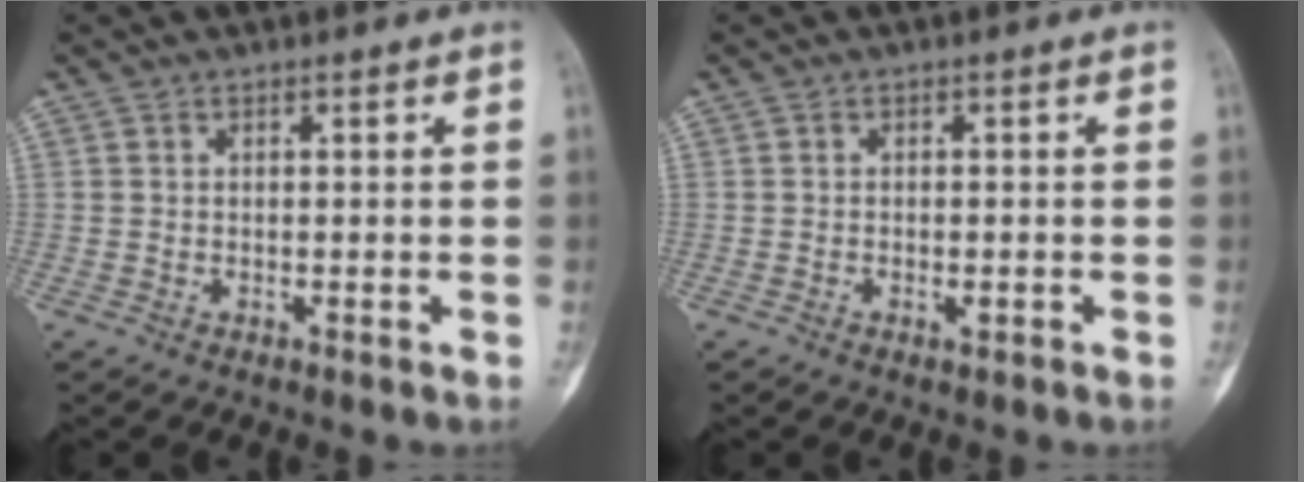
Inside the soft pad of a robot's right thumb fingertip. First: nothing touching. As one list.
[{"total": 1.2, "force": [-0.5, 0.6, 1.0], "torque": [-0.018, 0.002, -0.008]}]